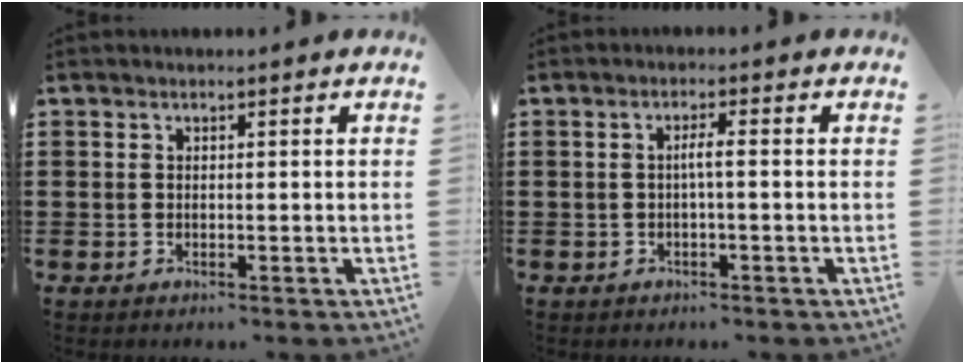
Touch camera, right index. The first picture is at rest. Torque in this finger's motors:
{"motor_torque": [0.50, -0.27, 0.06, 0.07]}